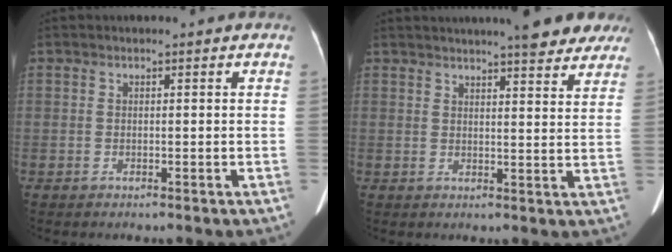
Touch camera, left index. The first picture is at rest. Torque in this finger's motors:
{"motor_torque": [0.98, -1.16, 0.18, 0.05]}